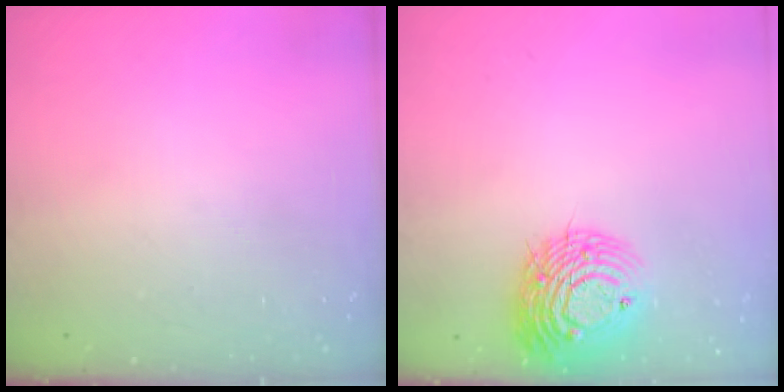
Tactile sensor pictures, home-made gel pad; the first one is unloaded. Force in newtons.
{"total": 14.7, "press": 14.6, "slide": 1.9}